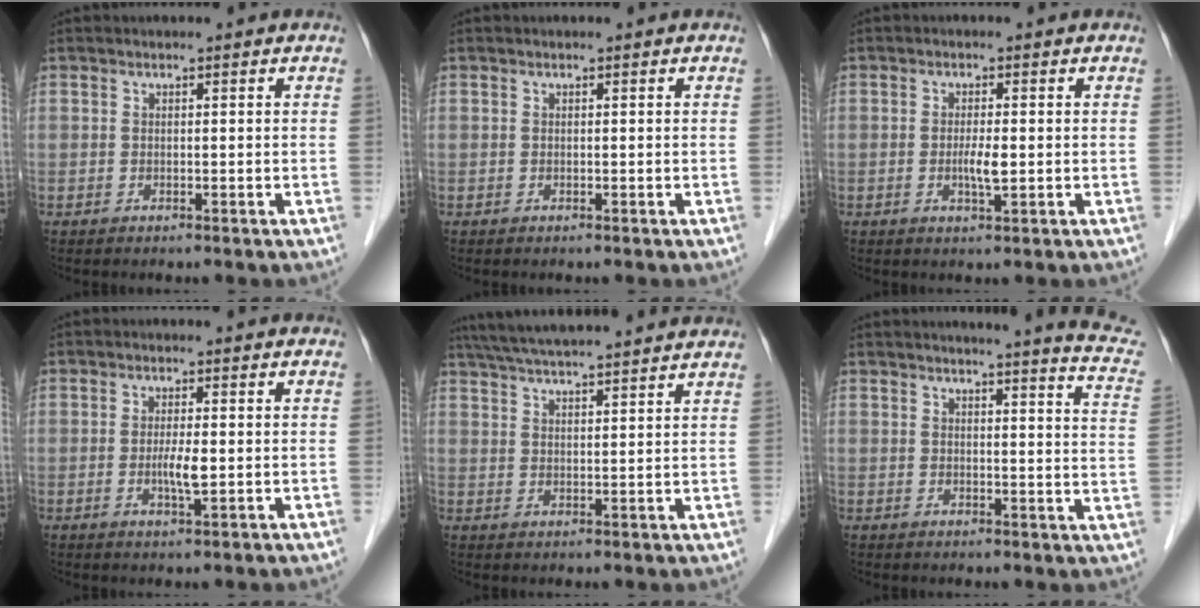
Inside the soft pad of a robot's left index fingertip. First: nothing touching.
{"total": 0.0}
{"total": 2.6, "force": [-0.5, 0.3, 2.5], "torque": [-0.050, -0.007, -0.009]}
{"total": 3.1, "force": [-0.6, 0.4, 3.0], "torque": [-0.060, -0.009, -0.010]}
{"total": 16.2, "force": [14.5, 0.6, 7.1], "torque": [-0.127, 0.039, 0.204]}
{"total": 14.7, "force": [13.4, 0.3, 6.0], "torque": [-0.062, -0.063, 0.126]}